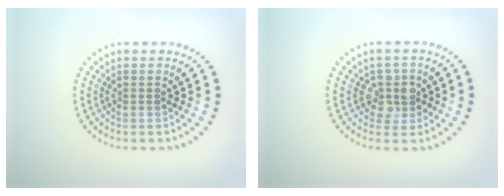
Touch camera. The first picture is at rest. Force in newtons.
{"total": 2.4, "press": 2.2, "slide": 1.1}